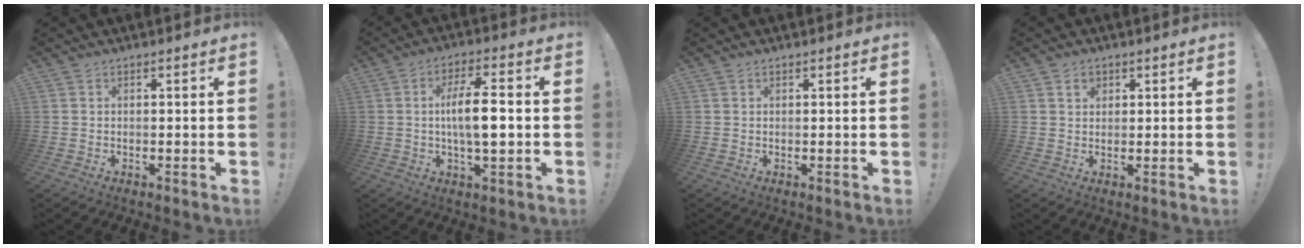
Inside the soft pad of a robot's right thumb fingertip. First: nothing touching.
{"total": 10.5, "force": [-0.6, 2.9, 10.1], "torque": [-0.178, 0.006, -0.018]}
{"total": 0.0}
{"total": 2.5, "force": [1.3, 1.9, 1.1], "torque": [-0.003, -0.005, 0.020]}